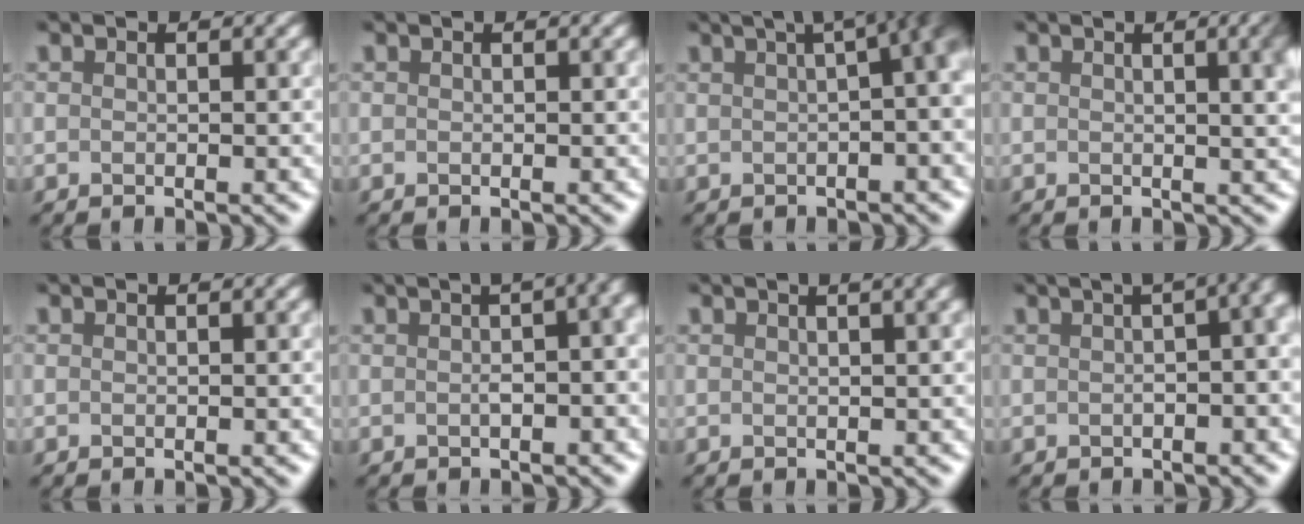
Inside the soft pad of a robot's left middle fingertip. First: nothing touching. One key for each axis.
{"total": 0.0}
{"total": 11.6, "fx": 2.3, "fy": 4.8, "fz": 10.3, "tx": -0.064, "ty": 0.064, "tz": 0.028}
{"total": 6.5, "fx": 1.8, "fy": 3.2, "fz": 5.4, "tx": -0.008, "ty": 0.050, "tz": -0.012}
{"total": 0.0}
{"total": 14.8, "fx": 2.9, "fy": 6.4, "fz": 13.0, "tx": -0.089, "ty": 0.070, "tz": 0.028}
{"total": 5.2, "fx": 2.4, "fy": 2.4, "fz": 3.9, "tx": -0.012, "ty": 0.044, "tz": 0.000}
{"total": 15.8, "fx": 3.7, "fy": 7.1, "fz": 13.6, "tx": -0.087, "ty": 0.069, "tz": 0.035}